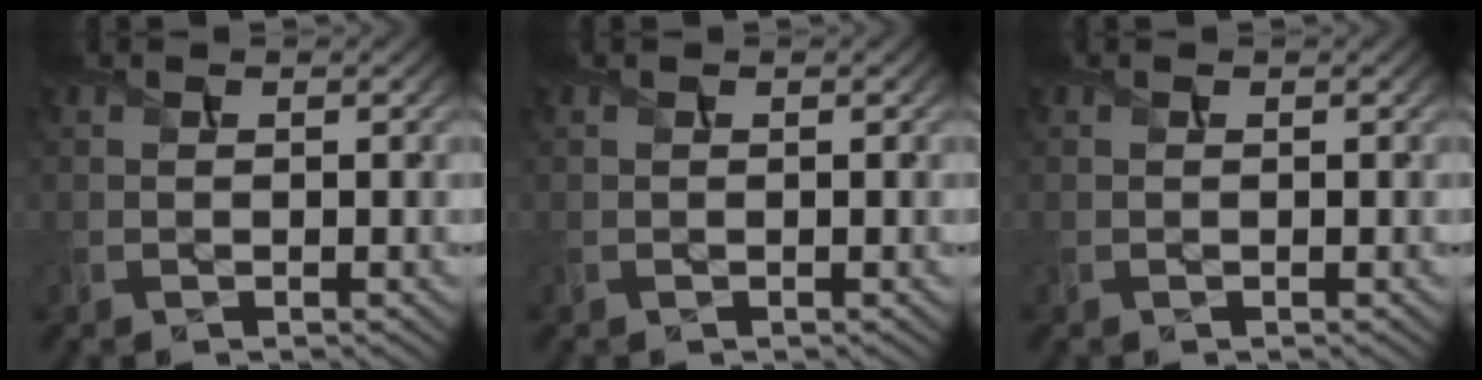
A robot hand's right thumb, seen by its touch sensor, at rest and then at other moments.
{"total": 0.0}
{"total": 0.0}